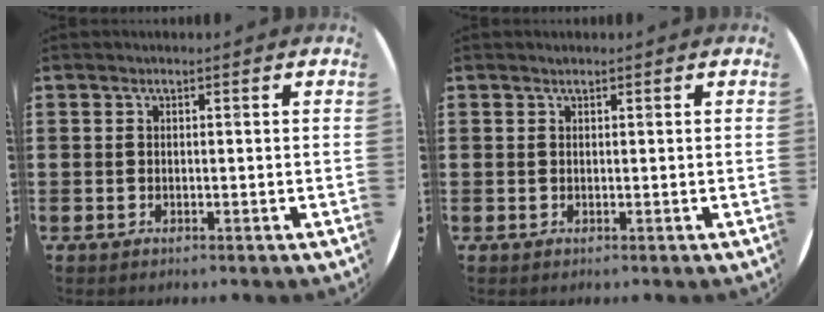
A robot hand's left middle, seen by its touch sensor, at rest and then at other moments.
{"total": 0.0}